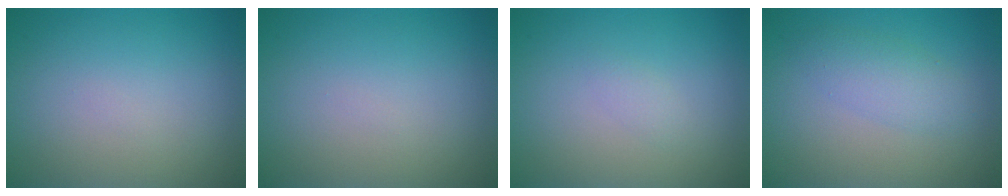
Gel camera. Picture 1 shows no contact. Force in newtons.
{"total": 0.0}
{"total": 0.7, "press": 0.7, "slide": 0.0}
{"total": 2.5, "press": 2.5, "slide": 0.1}